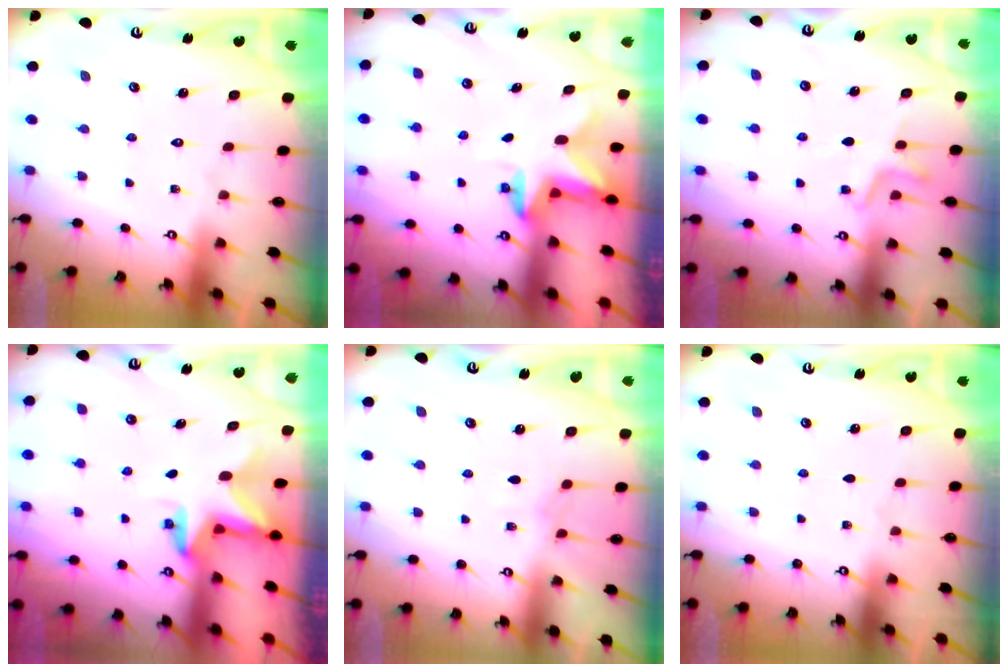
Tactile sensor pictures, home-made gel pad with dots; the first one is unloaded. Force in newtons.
{"total": 2.6, "press": 2.6, "slide": 0.5}
{"total": 4.3, "press": 4.1, "slide": 1.2}
{"total": 2.9, "press": 2.9, "slide": 0.2}
{"total": 3.7, "press": 3.7, "slide": 0.5}
{"total": 0.0}